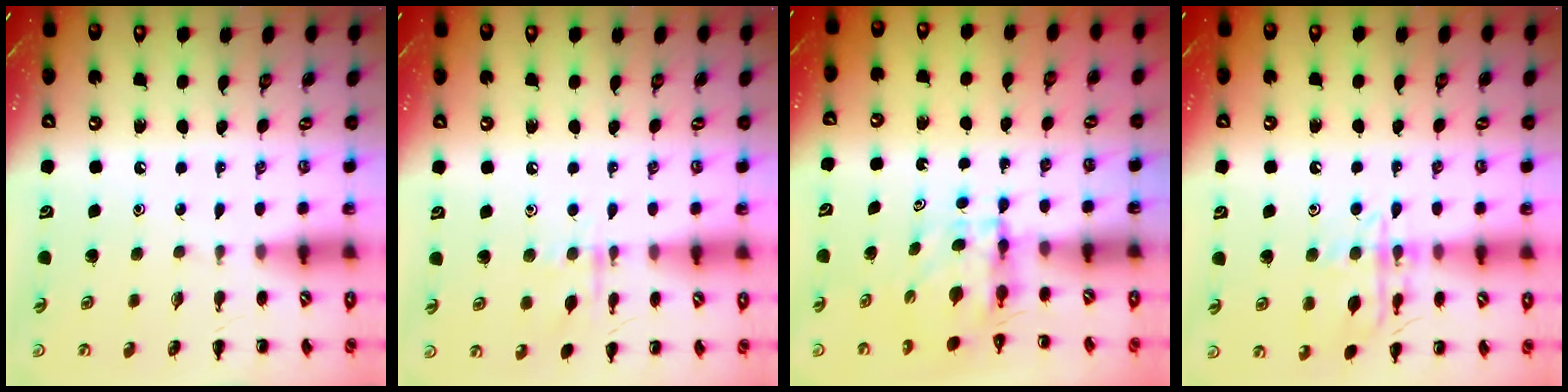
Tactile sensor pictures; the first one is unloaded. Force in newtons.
{"total": 7.2, "press": 7.1, "slide": 0.8}
{"total": 4.0, "press": 3.9, "slide": 0.3}
{"total": 13.3, "press": 13.2, "slide": 0.9}